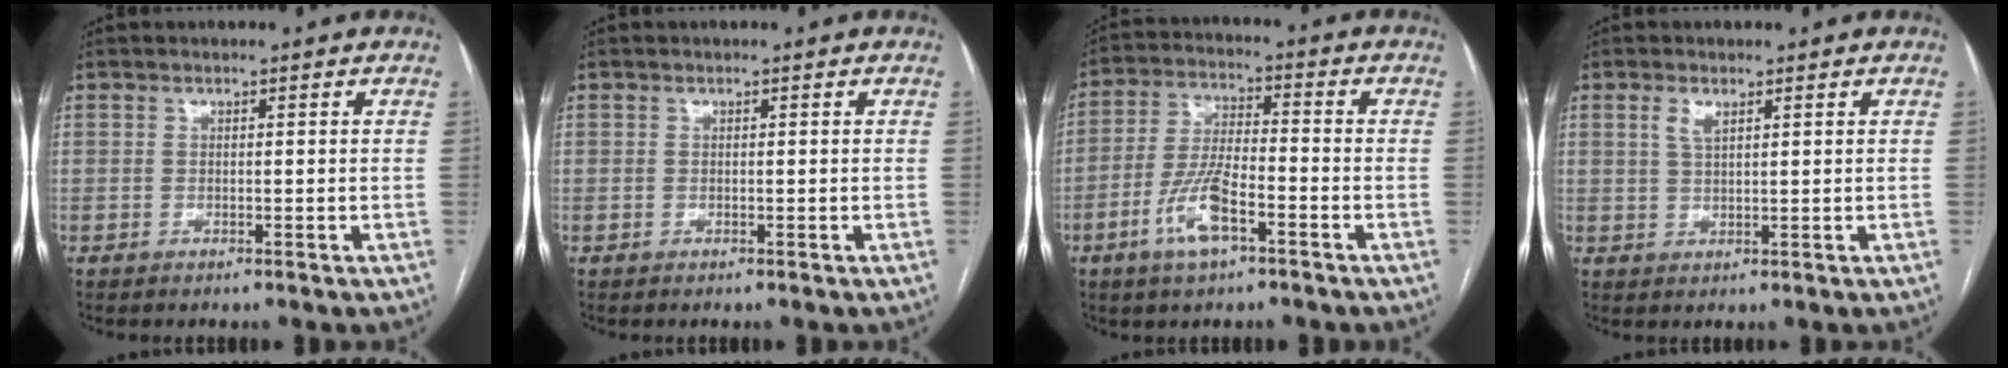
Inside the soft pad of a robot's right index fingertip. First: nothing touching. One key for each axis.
{"total": 0.0}
{"total": 9.2, "fx": -4.4, "fy": 2.5, "fz": 7.7, "tx": -0.164, "ty": -0.005, "tz": -0.082}
{"total": 2.3, "fx": 1.3, "fy": 0.8, "fz": 1.8, "tx": -0.040, "ty": 0.002, "tz": 0.028}